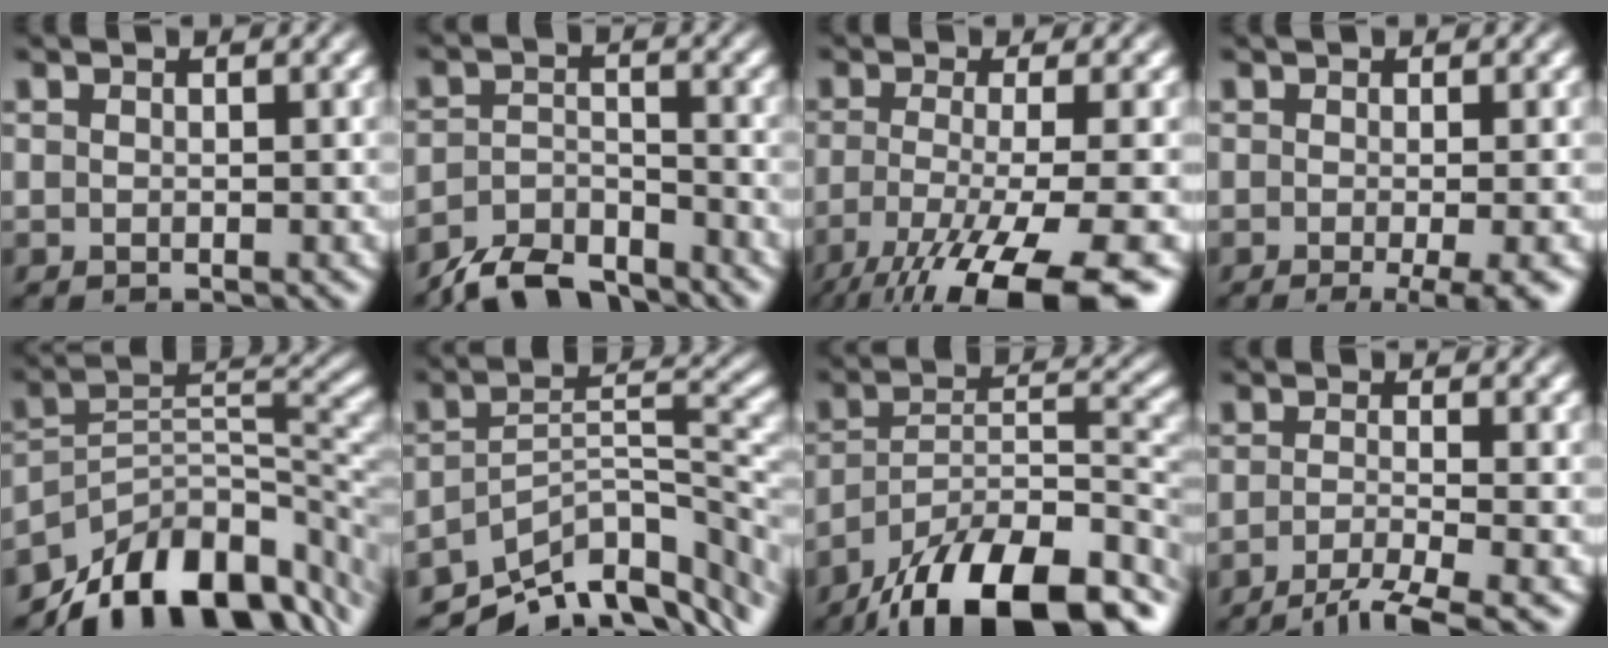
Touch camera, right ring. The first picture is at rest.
{"total": 6.3, "force": [-5.5, 2.4, 1.7], "torque": [-0.020, -0.012, -0.095]}
{"total": 9.8, "force": [-5.1, 3.8, 7.4], "torque": [-0.138, -0.049, -0.050]}
{"total": 4.8, "force": [-2.9, 1.0, 3.6], "torque": [-0.048, -0.010, -0.038]}
{"total": 13.3, "force": [-7.4, 7.3, 8.3], "torque": [-0.115, -0.031, -0.105]}
{"total": 12.0, "force": [-7.9, 5.7, 7.0], "torque": [-0.081, -0.026, -0.114]}
{"total": 15.1, "force": [-9.9, 7.4, 8.6], "torque": [-0.126, -0.037, -0.140]}
{"total": 4.8, "force": [-3.4, 1.3, 3.0], "torque": [-0.055, -0.019, -0.047]}